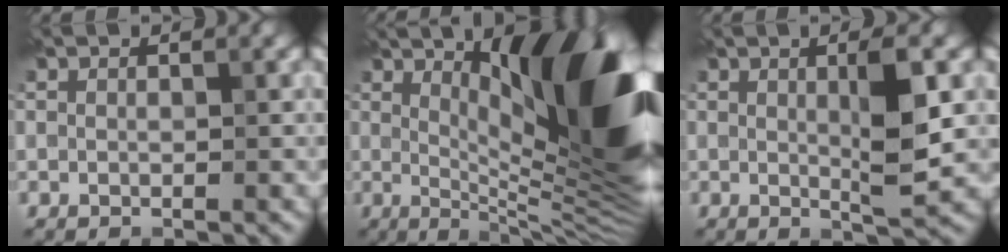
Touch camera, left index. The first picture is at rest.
{"total": 17.1, "force": [4.9, 4.9, 15.6], "torque": [-0.194, 0.018, 0.078]}
{"total": 4.4, "force": [0.6, 0.6, 4.3], "torque": [-0.070, -0.005, 0.010]}